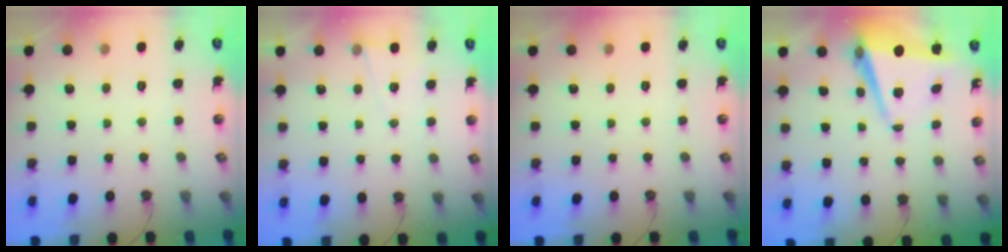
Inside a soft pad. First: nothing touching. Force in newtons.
{"total": 6.4, "press": 4.7, "slide": 4.3}
{"total": 0.0}
{"total": 8.9, "press": 8.3, "slide": 3.3}